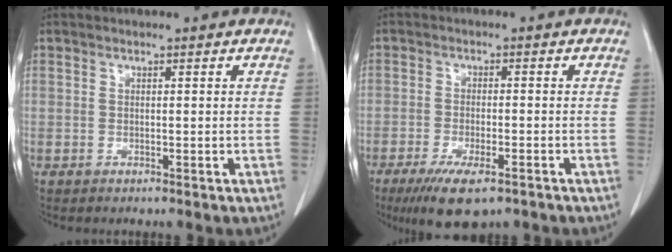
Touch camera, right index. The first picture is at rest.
{"total": 8.3, "force": [-5.4, 2.2, 5.8], "torque": [-0.099, -0.016, -0.084]}